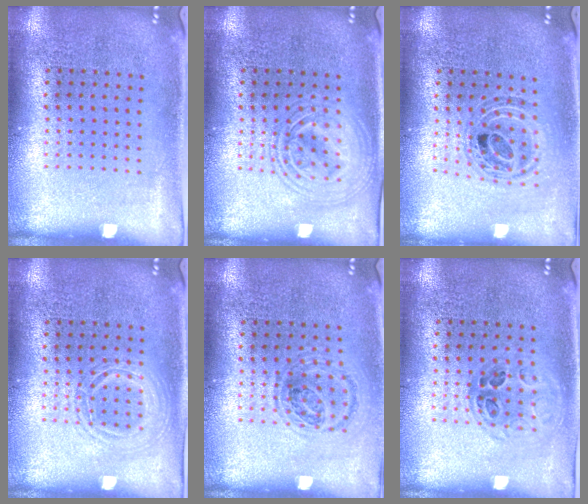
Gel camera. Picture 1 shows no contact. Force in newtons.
{"total": 2.6, "press": 2.6, "slide": 0.3}
{"total": 0.7, "press": 0.7, "slide": 0.2}
{"total": 1.2, "press": 1.2, "slide": 0.1}
{"total": 1.0, "press": 1.0, "slide": 0.2}
{"total": 1.0, "press": 1.0, "slide": 0.2}